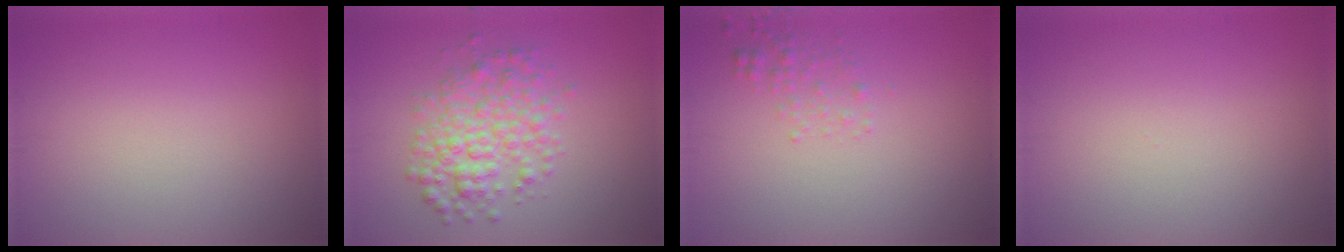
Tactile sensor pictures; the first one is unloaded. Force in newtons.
{"total": 4.5, "press": 4.5, "slide": 0.1}
{"total": 1.3, "press": 1.3, "slide": 0.1}
{"total": 0.0}